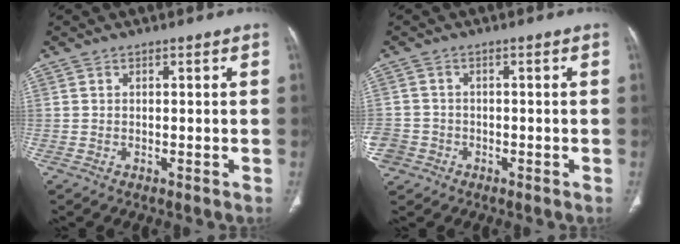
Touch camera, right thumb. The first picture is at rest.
{"total": 6.2, "force": [-2.6, 5.4, 1.5], "torque": [-0.045, 0.020, -0.043]}